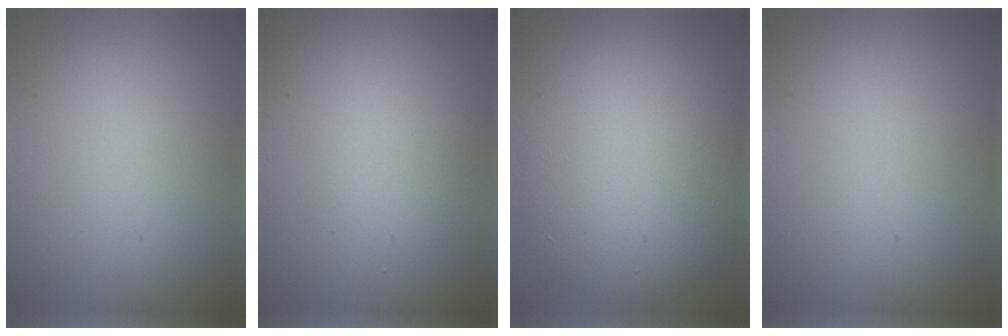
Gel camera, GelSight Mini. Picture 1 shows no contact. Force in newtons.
{"total": 2.0, "press": 2.0, "slide": 0.1}
{"total": 7.9, "press": 7.9, "slide": 0.2}
{"total": 0.0}